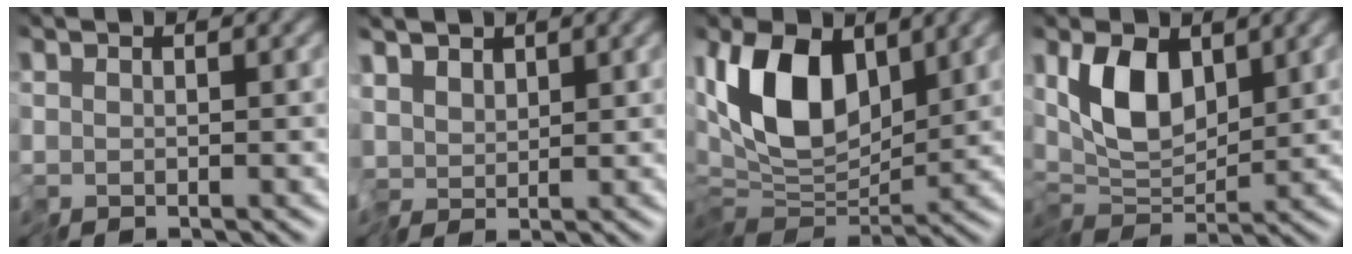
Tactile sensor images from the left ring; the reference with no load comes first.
{"total": 2.1, "force": [0.7, 1.8, 1.0], "torque": [-0.021, 0.001, 0.005]}
{"total": 9.1, "force": [2.2, 5.1, 7.2], "torque": [-0.150, 0.001, 0.025]}
{"total": 5.6, "force": [1.5, 2.8, 4.6], "torque": [-0.087, -0.007, 0.021]}